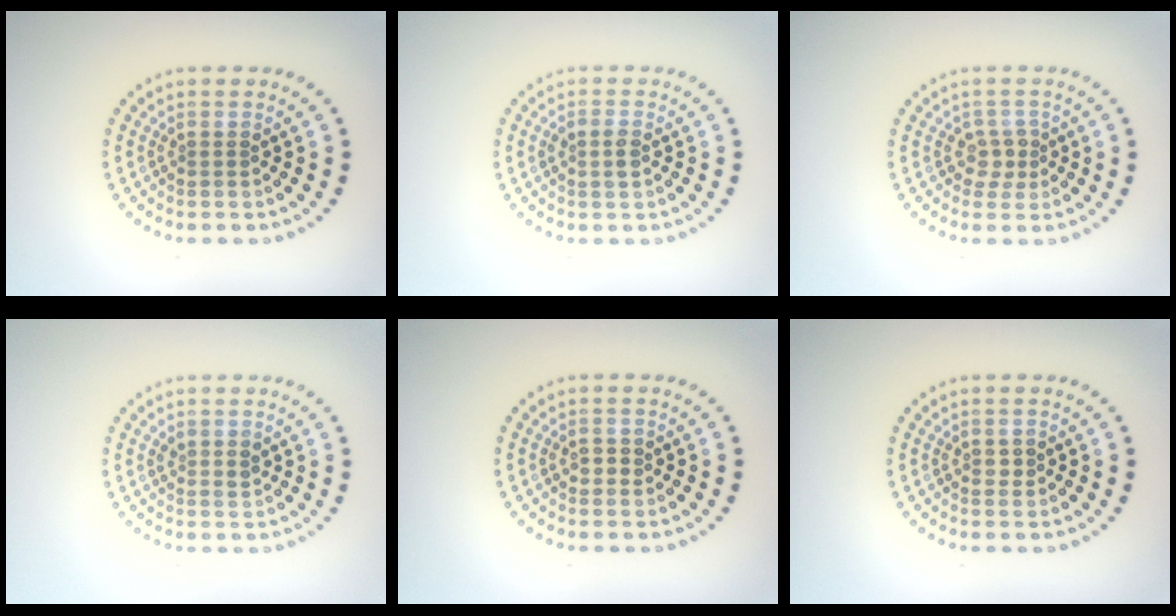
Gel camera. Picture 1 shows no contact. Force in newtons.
{"total": 1.5, "press": 1.5, "slide": 0.2}
{"total": 1.9, "press": 1.6, "slide": 1.0}
{"total": 1.0, "press": 0.9, "slide": 0.5}
{"total": 1.0, "press": 1.0, "slide": 0.1}
{"total": 0.7, "press": 0.7, "slide": 0.0}